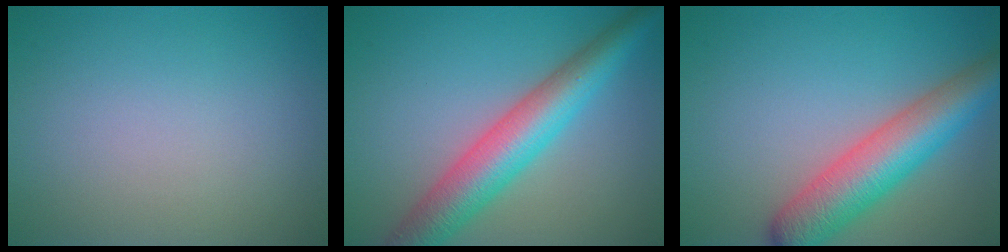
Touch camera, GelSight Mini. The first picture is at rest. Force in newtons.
{"total": 7.1, "press": 7.1, "slide": 0.1}
{"total": 7.2, "press": 7.2, "slide": 0.2}